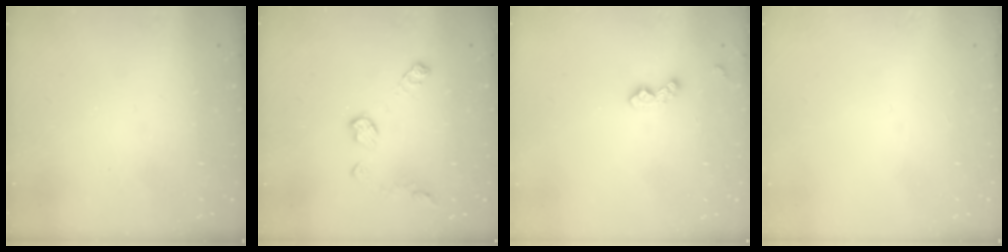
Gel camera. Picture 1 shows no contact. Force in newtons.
{"total": 8.2, "press": 8.2, "slide": 0.3}
{"total": 7.7, "press": 7.6, "slide": 0.8}
{"total": 0.0}